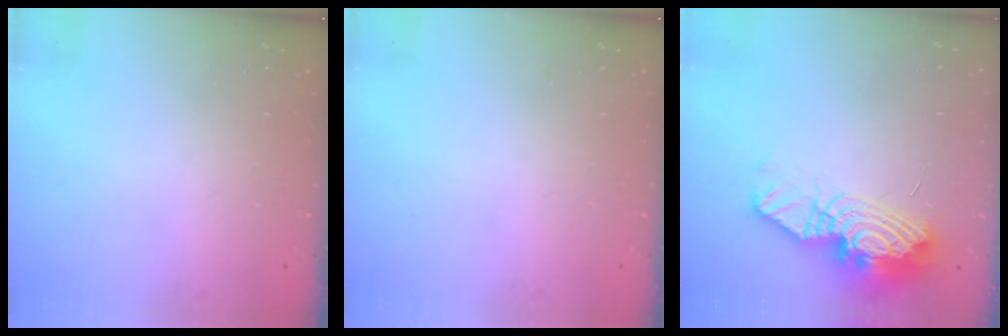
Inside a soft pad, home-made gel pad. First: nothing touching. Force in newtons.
{"total": 0.0}
{"total": 15.9, "press": 15.9, "slide": 1.2}